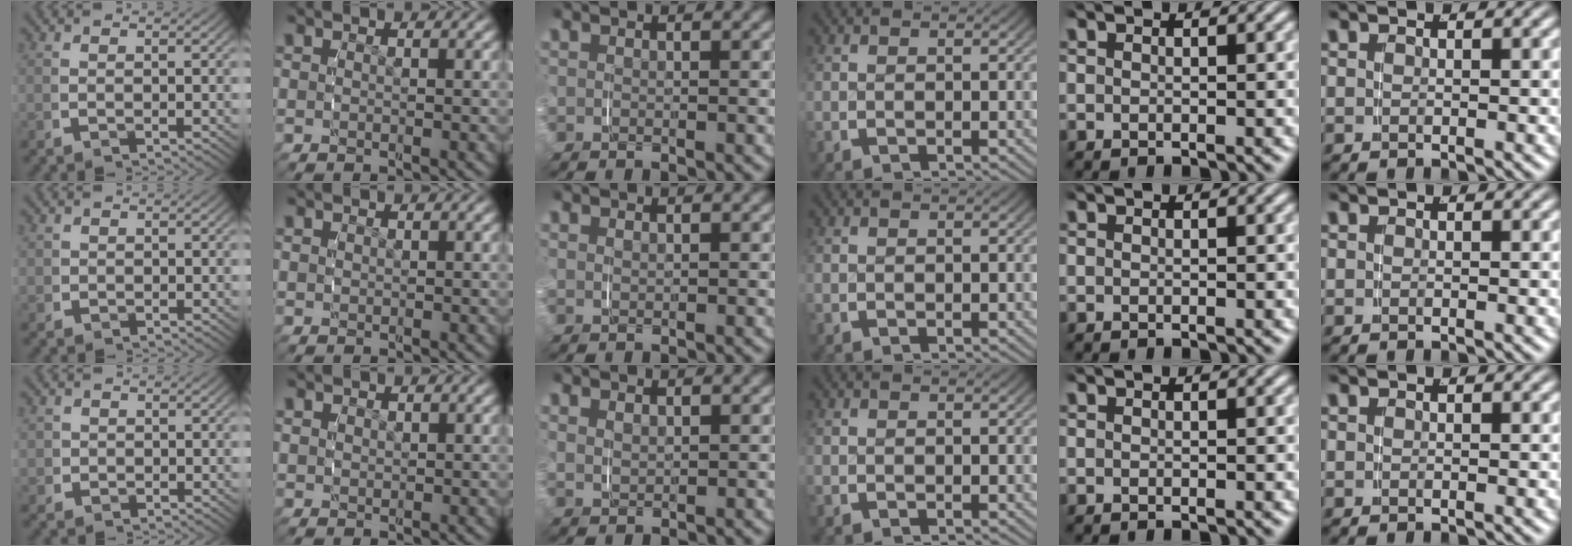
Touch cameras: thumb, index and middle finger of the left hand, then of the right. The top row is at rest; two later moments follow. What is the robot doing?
{"motion": "grasp_and_lifting", "object": "jacket"}